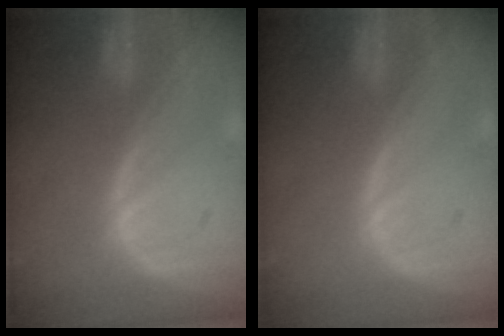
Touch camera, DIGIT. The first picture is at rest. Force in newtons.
{"total": 0.0}